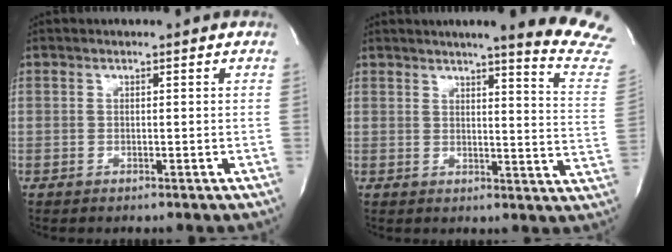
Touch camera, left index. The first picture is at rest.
{"total": 16.9, "force": [15.3, -1.4, 7.0], "torque": [-0.086, -0.108, 0.162]}